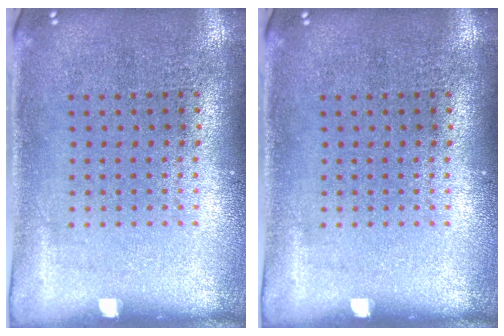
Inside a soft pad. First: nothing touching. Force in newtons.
{"total": 0.0}